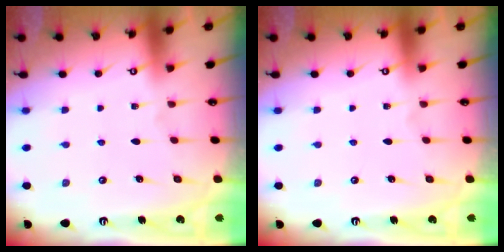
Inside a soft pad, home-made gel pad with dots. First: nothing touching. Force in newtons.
{"total": 0.0}